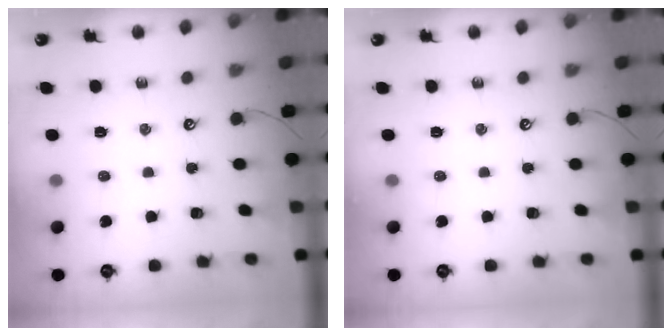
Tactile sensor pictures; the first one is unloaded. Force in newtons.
{"total": 0.0}